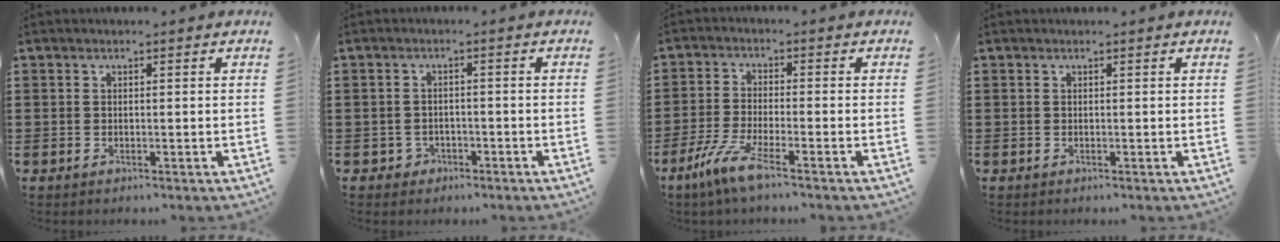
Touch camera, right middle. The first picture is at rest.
{"total": 1.9, "force": [-1.5, 1.3, 0.2], "torque": [-0.010, 0.000, -0.034]}
{"total": 6.2, "force": [-4.0, 0.7, 4.7], "torque": [-0.109, -0.017, -0.079]}
{"total": 0.0}